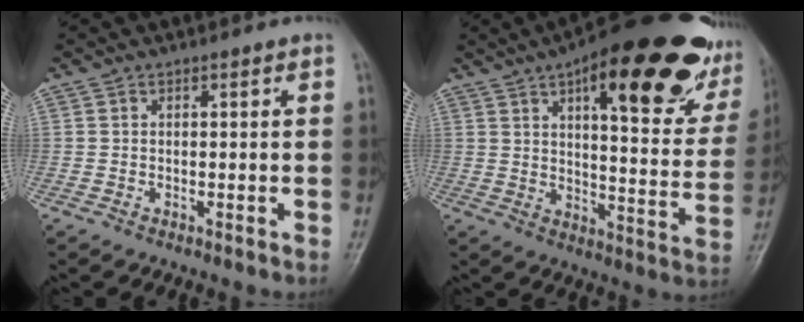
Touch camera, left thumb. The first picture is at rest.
{"total": 29.3, "force": [16.2, 9.7, 22.4], "torque": [-0.275, -0.036, 0.220]}